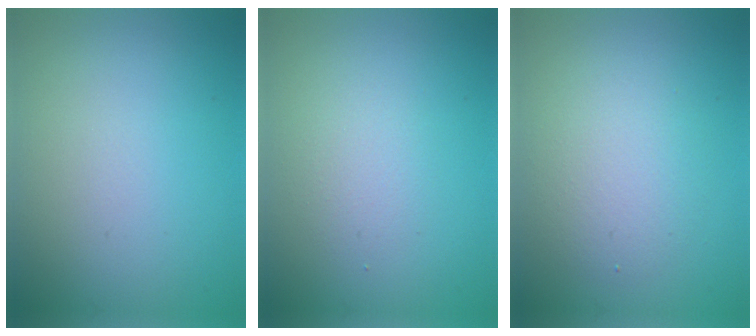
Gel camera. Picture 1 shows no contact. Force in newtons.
{"total": 1.6, "press": 1.6, "slide": 0.1}
{"total": 3.3, "press": 3.3, "slide": 0.2}